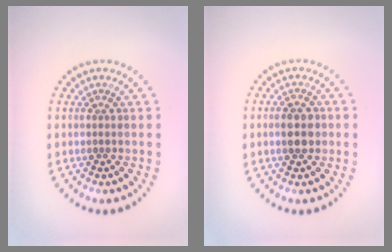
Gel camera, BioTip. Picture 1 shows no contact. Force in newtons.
{"total": 2.4, "press": 2.4, "slide": 0.1}